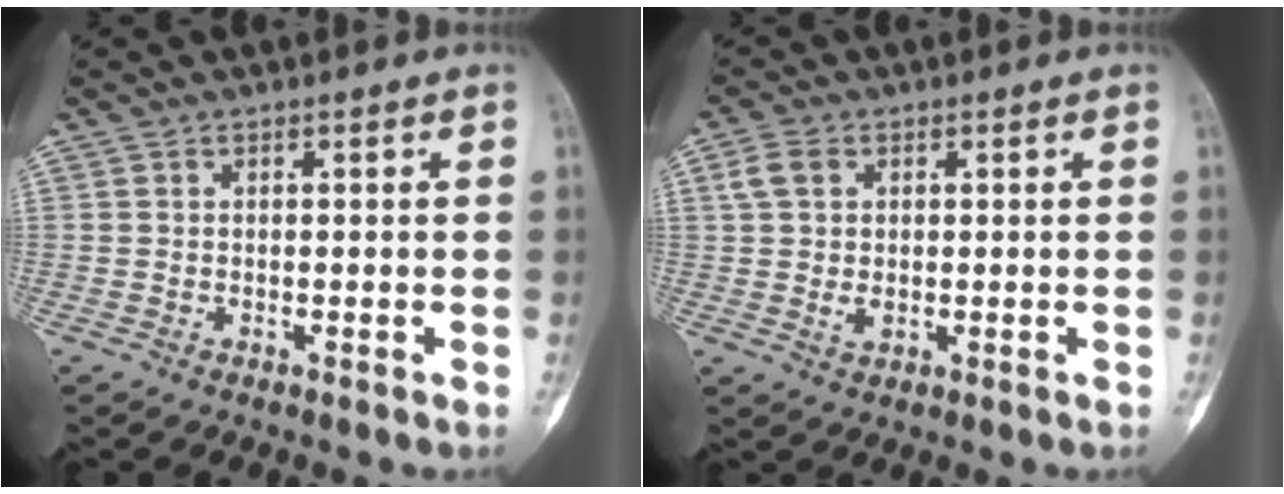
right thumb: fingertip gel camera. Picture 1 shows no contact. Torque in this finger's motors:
{"motor_torque": [-0.22, -0.16, 0.25, -0.20, 0.11]}